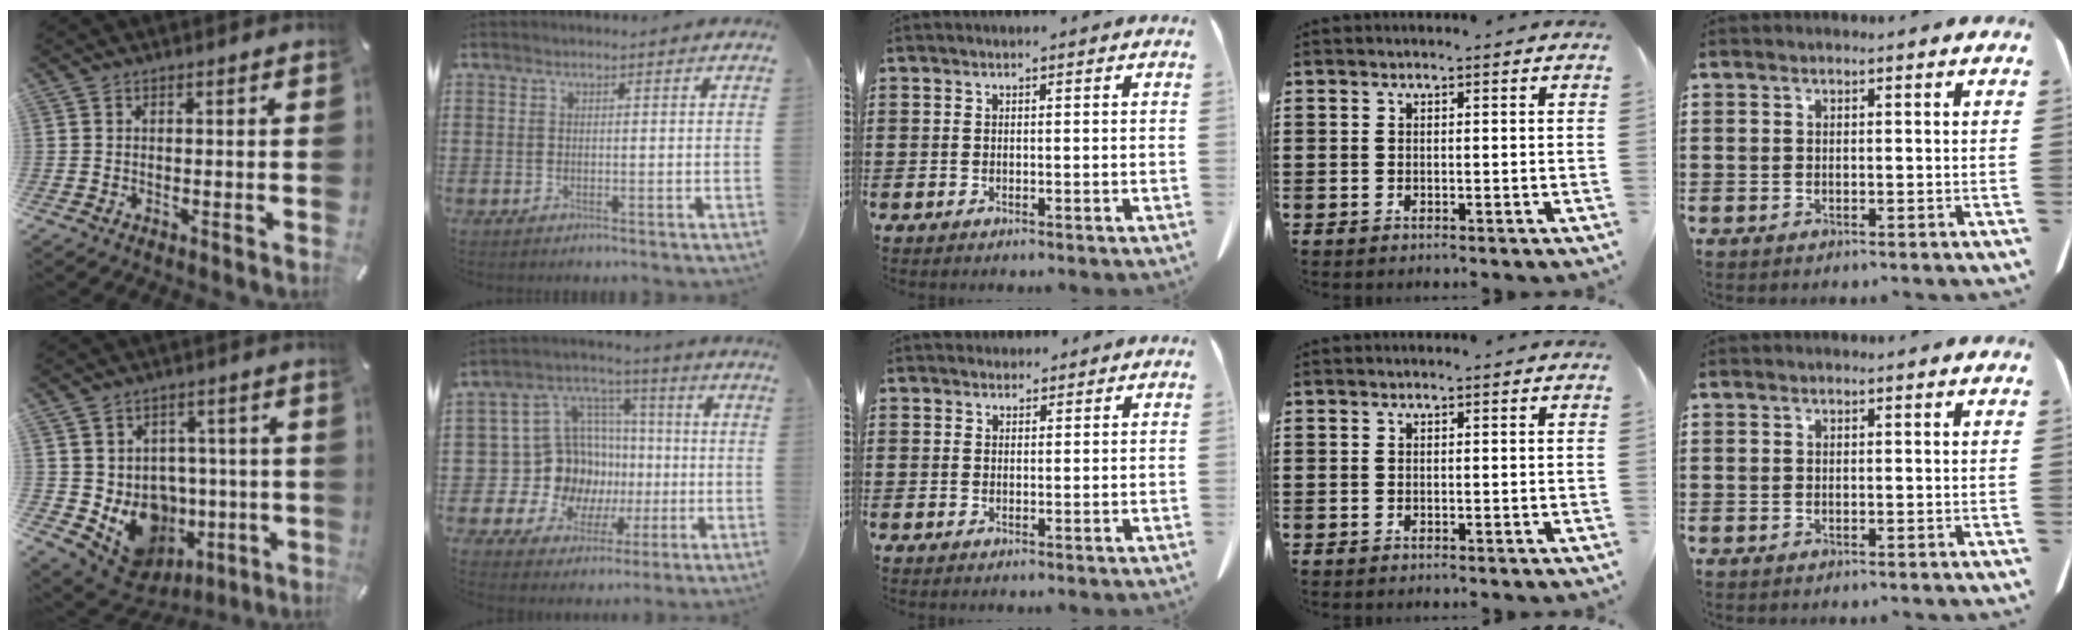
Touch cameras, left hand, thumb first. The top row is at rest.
{"thumb": {"total": 12.1, "force": [-2.7, 10.9, 4.6], "torque": [-0.069, -0.012, -0.022]}, "index": {"total": 13.3, "force": [-0.9, 12.5, 4.3], "torque": [-0.129, -0.013, 0.003]}, "middle": {"total": 2.0, "force": [1.8, 0.8, 0.1], "torque": [0.000, -0.002, 0.036]}}